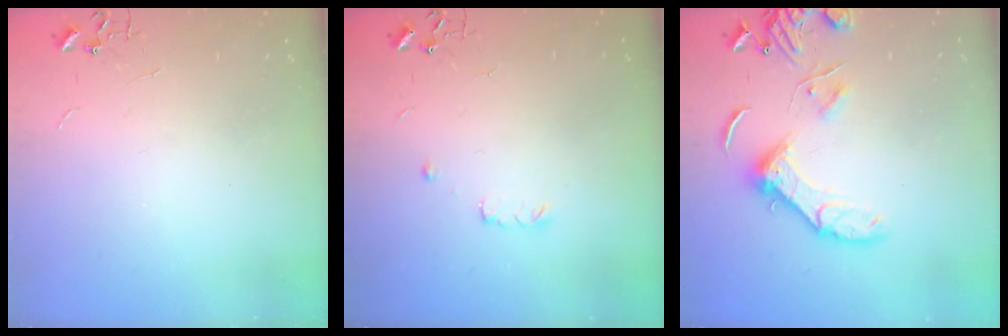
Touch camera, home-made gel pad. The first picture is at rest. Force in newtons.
{"total": 4.5, "press": 4.5, "slide": 0.7}
{"total": 13.5, "press": 13.4, "slide": 1.7}